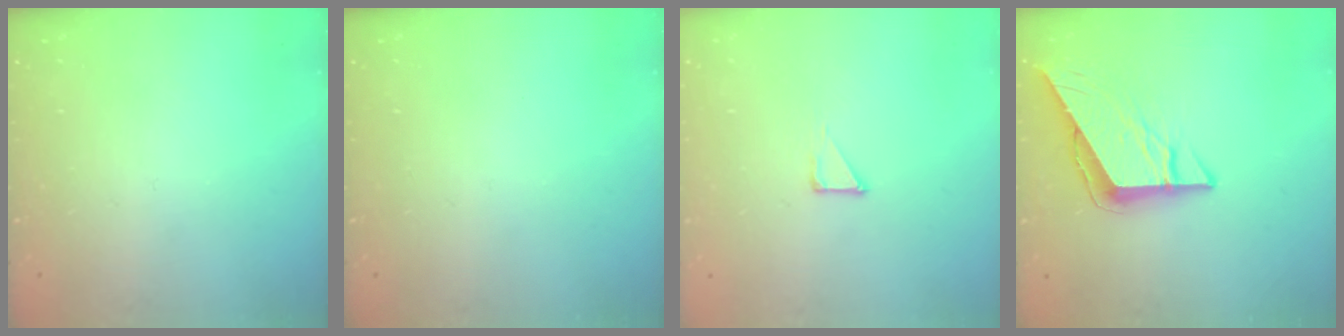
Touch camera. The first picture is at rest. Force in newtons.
{"total": 0.0}
{"total": 2.3, "press": 2.3, "slide": 0.1}
{"total": 8.8, "press": 8.7, "slide": 0.8}